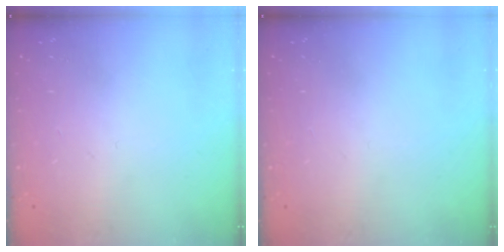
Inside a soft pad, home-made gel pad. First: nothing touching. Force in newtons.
{"total": 0.0}